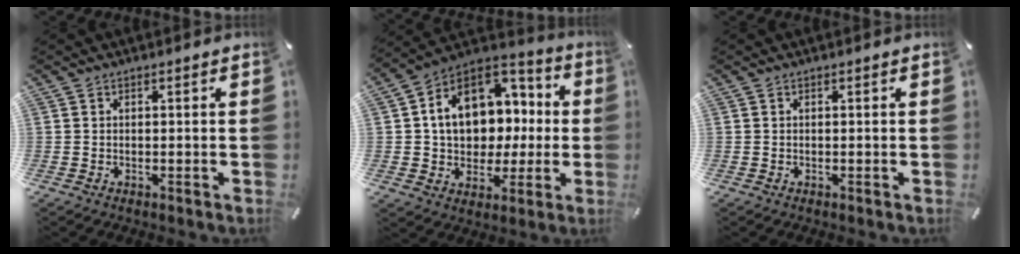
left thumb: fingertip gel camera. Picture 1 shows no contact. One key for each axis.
{"total": 14.9, "fx": 1.5, "fy": 12.4, "fz": 8.1, "tx": -0.141, "ty": -0.004, "tz": 0.036}
{"total": 0.0}